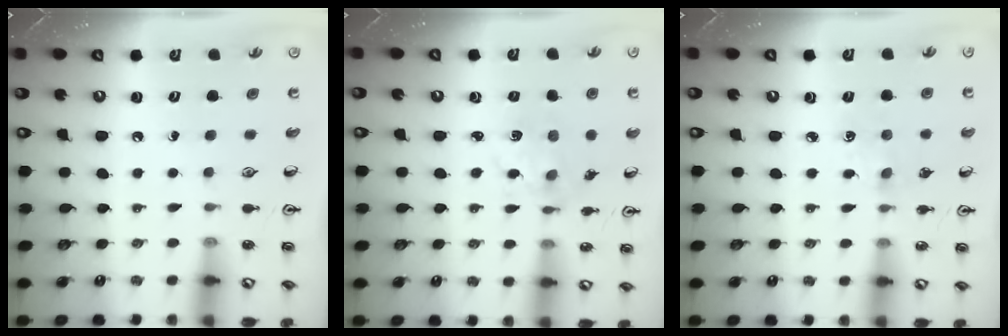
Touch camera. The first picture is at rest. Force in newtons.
{"total": 3.3, "press": 3.3, "slide": 0.1}
{"total": 5.9, "press": 5.8, "slide": 0.6}